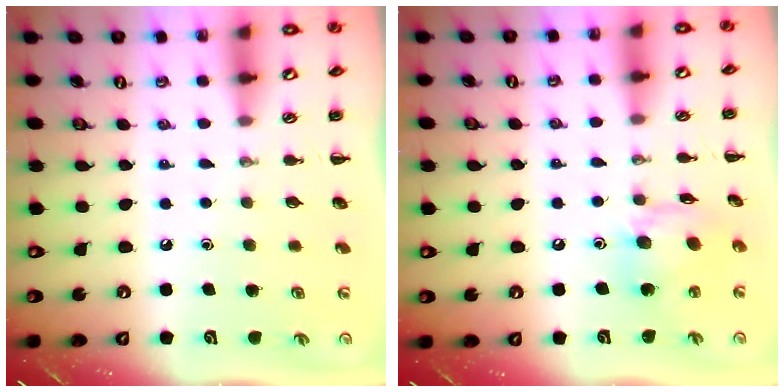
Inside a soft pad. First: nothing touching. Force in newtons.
{"total": 12.3, "press": 12.2, "slide": 1.4}